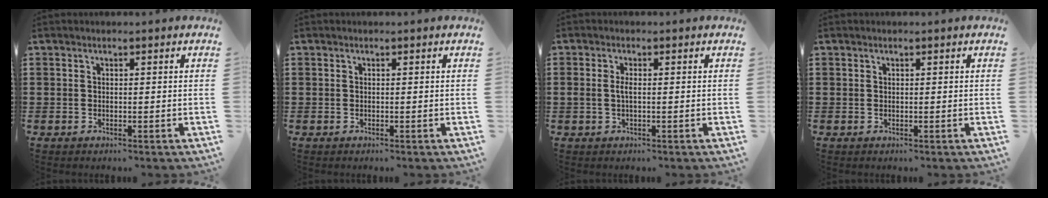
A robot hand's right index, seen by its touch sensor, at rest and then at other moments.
{"total": 0.0}
{"total": 1.7, "force": [-0.3, 0.5, 1.6], "torque": [-0.046, -0.004, -0.011]}
{"total": 0.0}